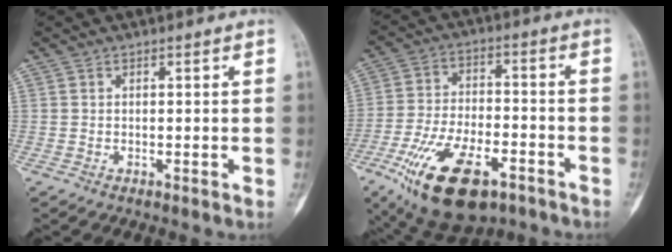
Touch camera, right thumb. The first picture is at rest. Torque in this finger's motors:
{"motor_torque": [0.61, 0.83, 1.58, -0.66, 0.19]}